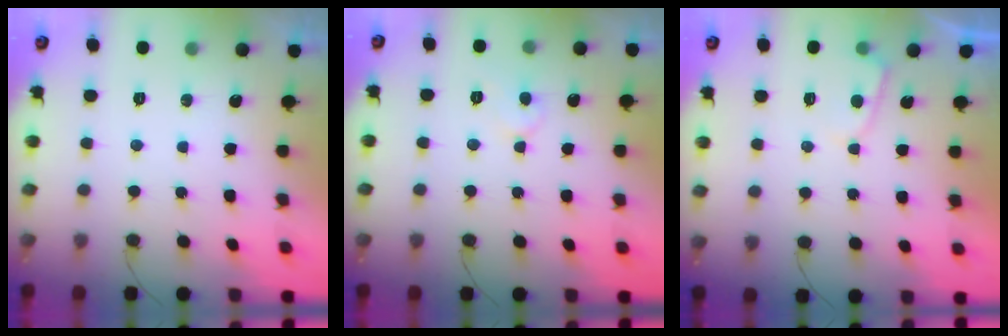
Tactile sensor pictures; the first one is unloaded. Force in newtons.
{"total": 5.1, "press": 5.0, "slide": 0.4}
{"total": 2.1, "press": 2.1, "slide": 0.3}